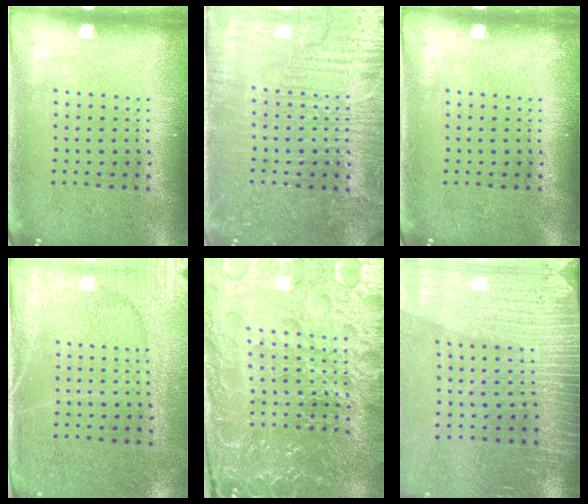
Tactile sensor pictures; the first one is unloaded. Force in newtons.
{"total": 4.7, "press": 4.6, "slide": 1.3}
{"total": 0.0}
{"total": 3.0, "press": 2.7, "slide": 1.5}
{"total": 5.1, "press": 4.9, "slide": 1.6}
{"total": 3.5, "press": 3.5, "slide": 0.5}